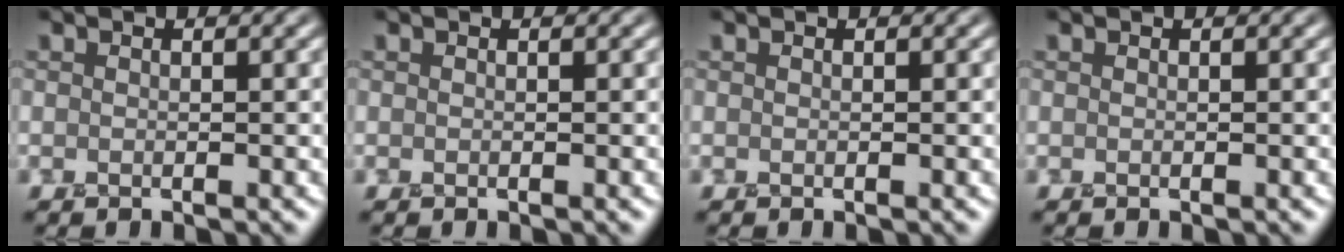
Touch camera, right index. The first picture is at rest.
{"total": 0.0}
{"total": 0.0}
{"total": 0.0}